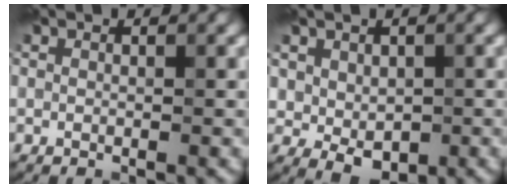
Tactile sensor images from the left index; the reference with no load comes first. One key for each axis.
{"total": 3.2, "fx": 0.1, "fy": 2.3, "fz": 2.1, "tx": -0.036, "ty": -0.012, "tz": 0.010}